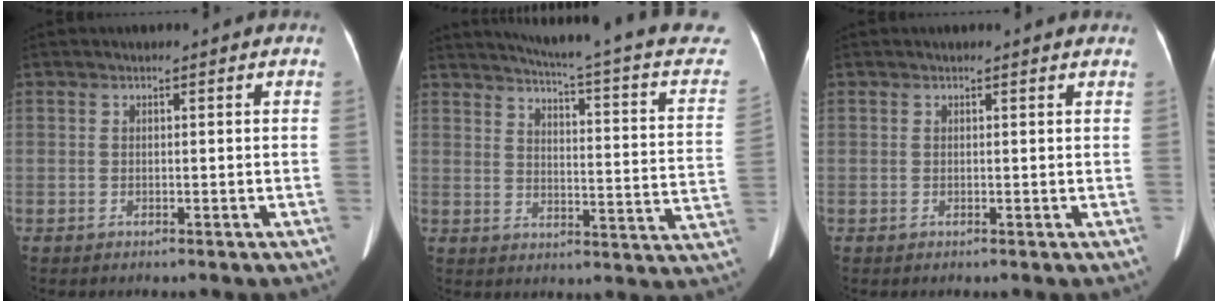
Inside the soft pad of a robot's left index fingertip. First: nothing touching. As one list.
[{"total": 20.6, "force": [17.5, 1.0, 10.7], "torque": [-0.151, -0.060, 0.196]}, {"total": 1.6, "force": [1.6, 0.1, 0.3], "torque": [-0.012, 0.002, 0.009]}]